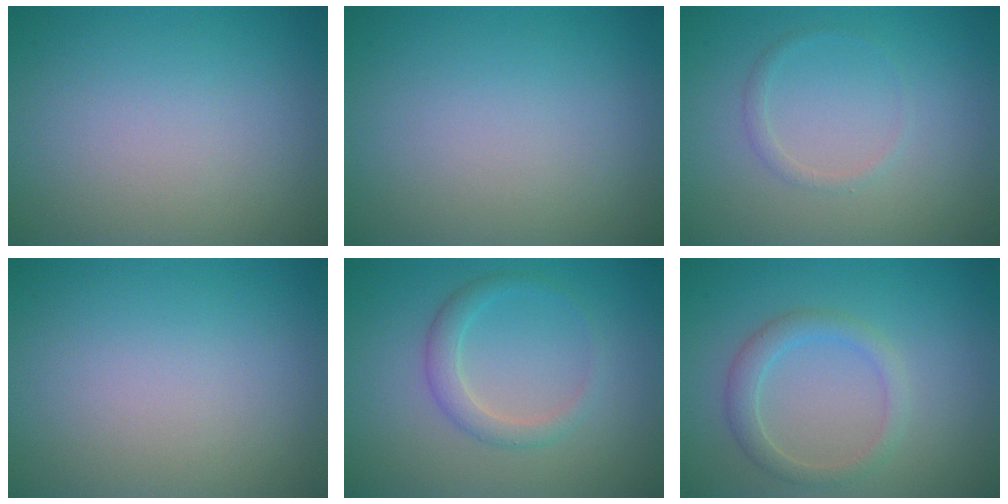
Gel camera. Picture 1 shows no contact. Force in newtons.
{"total": 0.0}
{"total": 0.9, "press": 0.9, "slide": 0.0}
{"total": 0.0}
{"total": 2.2, "press": 2.2, "slide": 0.2}
{"total": 2.3, "press": 2.3, "slide": 0.1}